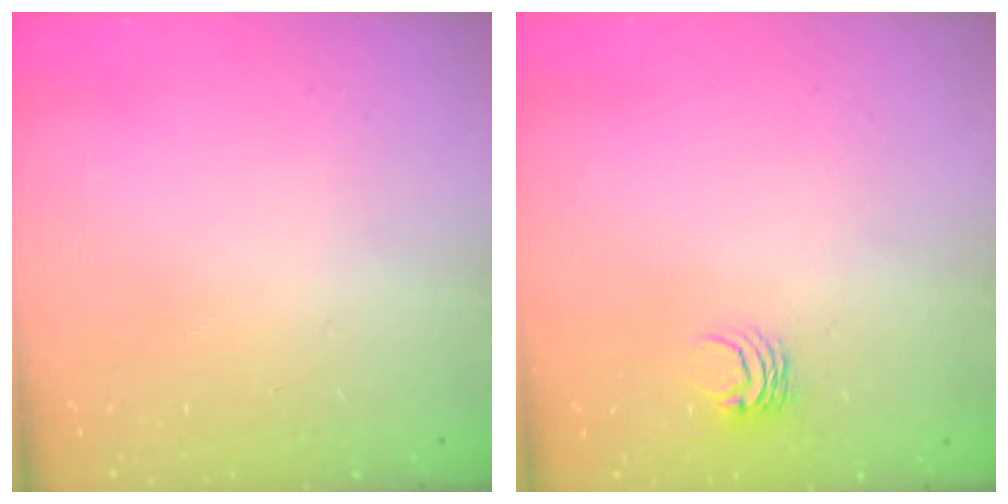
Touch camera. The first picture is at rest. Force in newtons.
{"total": 4.0, "press": 3.9, "slide": 0.2}